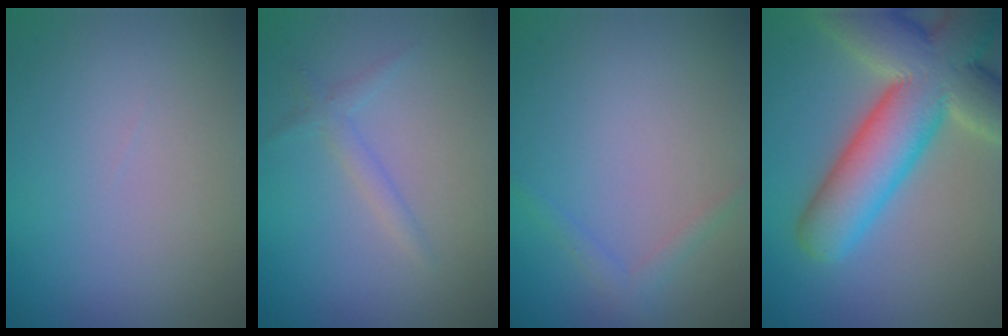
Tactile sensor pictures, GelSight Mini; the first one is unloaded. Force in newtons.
{"total": 1.3, "press": 1.3, "slide": 0.1}
{"total": 1.2, "press": 1.2, "slide": 0.1}
{"total": 12.3, "press": 12.2, "slide": 1.0}